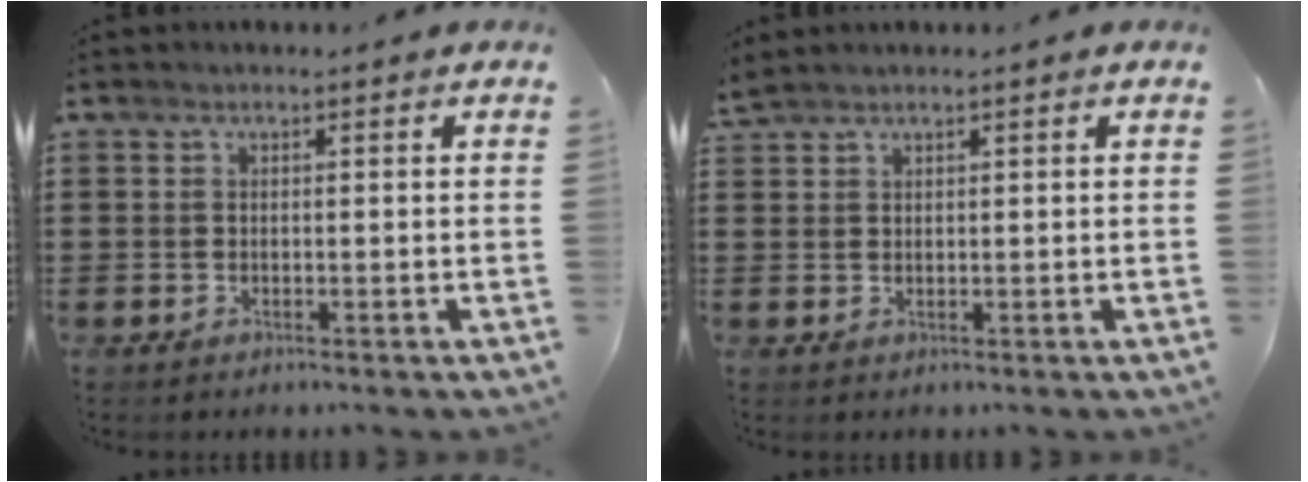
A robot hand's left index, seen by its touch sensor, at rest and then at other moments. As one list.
[{"total": 1.4, "force": [1.3, 0.1, 0.4], "torque": [-0.011, -0.001, 0.027]}]